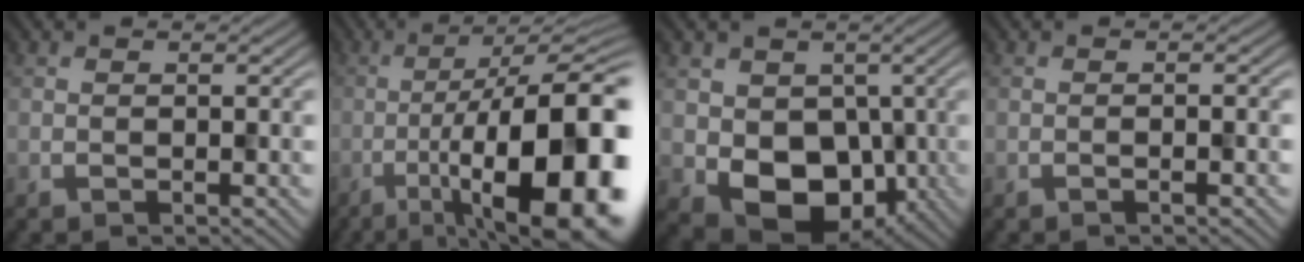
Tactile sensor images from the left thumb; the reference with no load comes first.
{"total": 18.3, "force": [-6.6, 5.8, 16.0], "torque": [-0.209, -0.012, -0.091]}
{"total": 7.8, "force": [-1.1, 6.5, 4.0], "torque": [-0.074, -0.026, -0.015]}
{"total": 1.1, "force": [-0.5, 0.2, 1.0], "torque": [-0.010, 0.007, -0.012]}